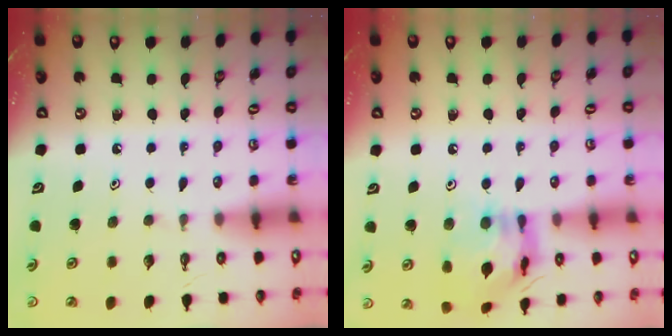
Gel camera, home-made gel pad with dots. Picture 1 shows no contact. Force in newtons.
{"total": 14.5, "press": 14.5, "slide": 1.3}